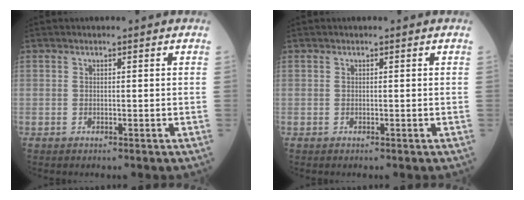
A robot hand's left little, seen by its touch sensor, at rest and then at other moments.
{"total": 0.0}